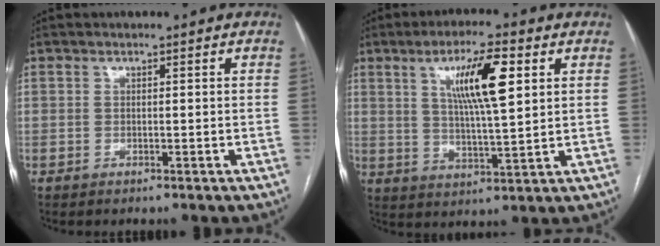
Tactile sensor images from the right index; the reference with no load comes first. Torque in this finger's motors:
{"motor_torque": [1.09, 0.65, 0.66, 0.10]}